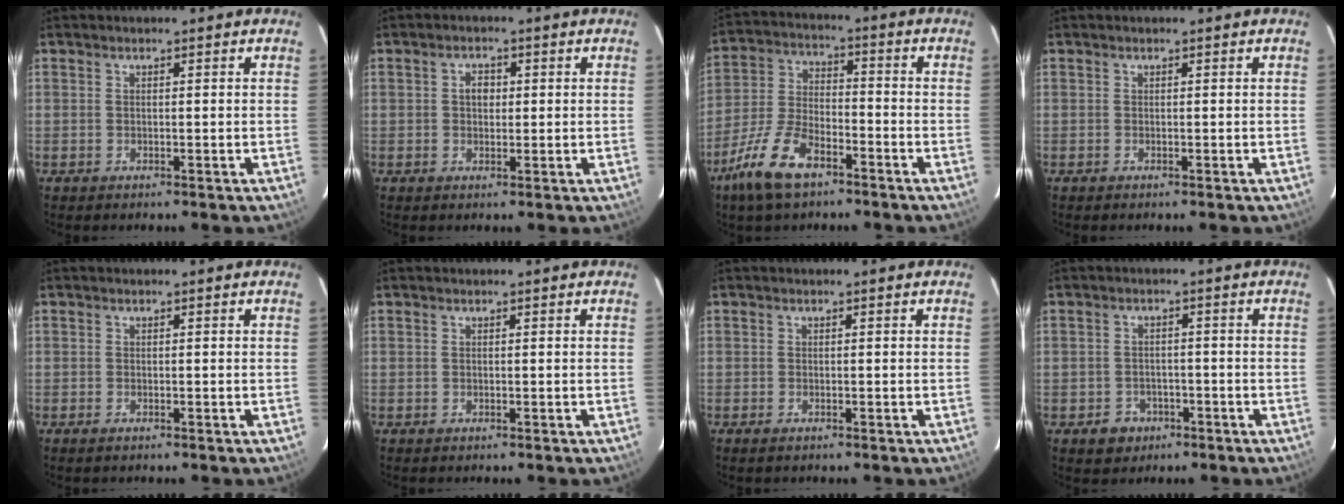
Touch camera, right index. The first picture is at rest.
{"total": 2.6, "force": [0.4, 2.0, 1.6], "torque": [-0.024, 0.008, 0.005]}
{"total": 12.4, "force": [-8.2, 5.0, 7.9], "torque": [-0.180, -0.007, -0.157]}
{"total": 0.0}
{"total": 0.6, "force": [-0.5, 0.2, 0.3], "torque": [-0.007, -0.002, -0.011]}
{"total": 0.0}
{"total": 0.8, "force": [-0.6, 0.3, 0.4], "torque": [-0.008, -0.003, -0.013]}
{"total": 4.6, "force": [-2.3, 3.9, 0.7], "torque": [-0.029, 0.013, -0.025]}